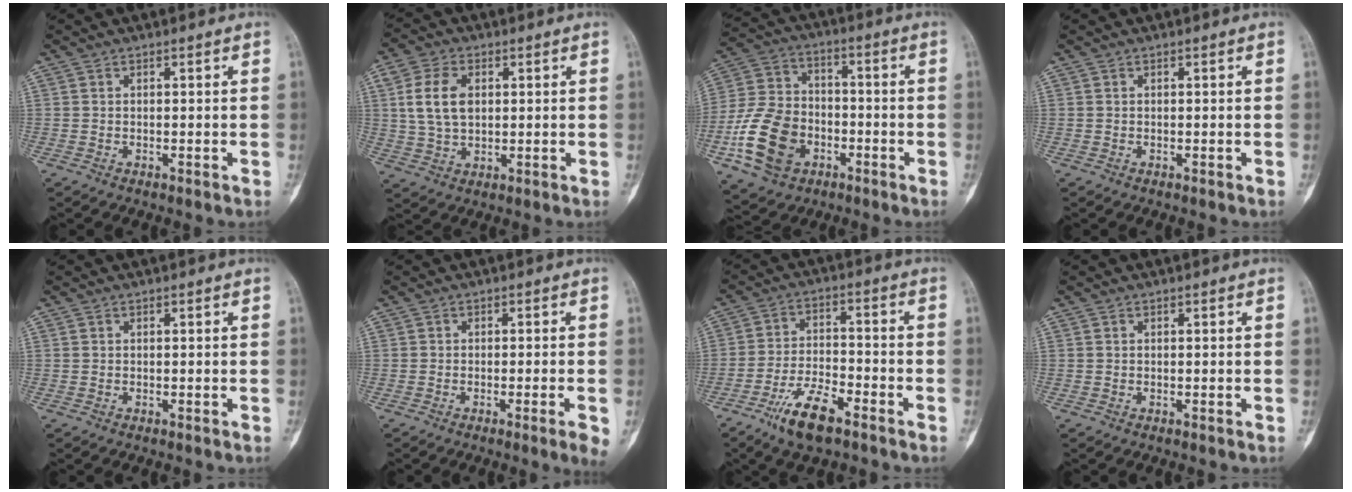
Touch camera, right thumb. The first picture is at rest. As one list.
[{"total": 8.6, "force": [1.8, 5.7, 6.3], "torque": [-0.120, 0.004, 0.039]}, {"total": 16.1, "force": [-5.9, 11.6, 9.6], "torque": [-0.175, 0.026, -0.108]}, {"total": 0.0}, {"total": 0.0}, {"total": 3.9, "force": [-1.6, -0.1, 3.6], "torque": [-0.058, -0.006, -0.025]}, {"total": 10.1, "force": [-6.5, 3.3, 7.0], "torque": [-0.135, 0.028, -0.119]}, {"total": 0.0}]